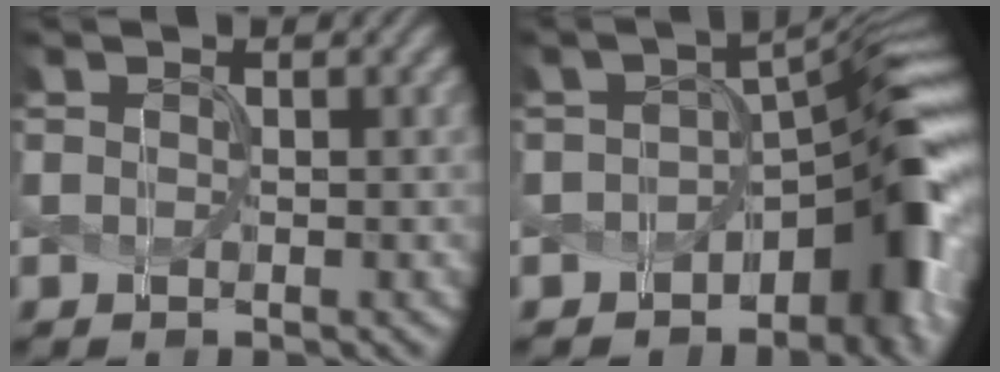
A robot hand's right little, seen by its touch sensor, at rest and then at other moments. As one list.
[{"total": 8.7, "force": [-3.1, 4.1, 7.0], "torque": [-0.074, 0.002, -0.055]}]